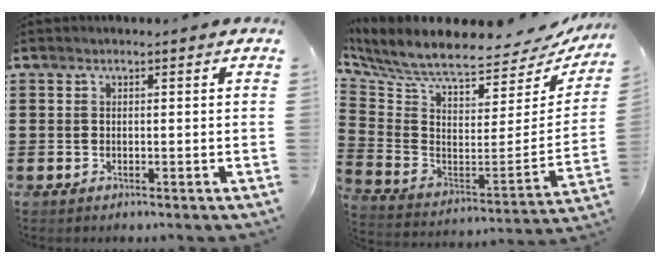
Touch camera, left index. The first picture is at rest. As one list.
[{"total": 7.7, "force": [6.7, 1.3, 3.5], "torque": [-0.104, -0.064, 0.114]}]